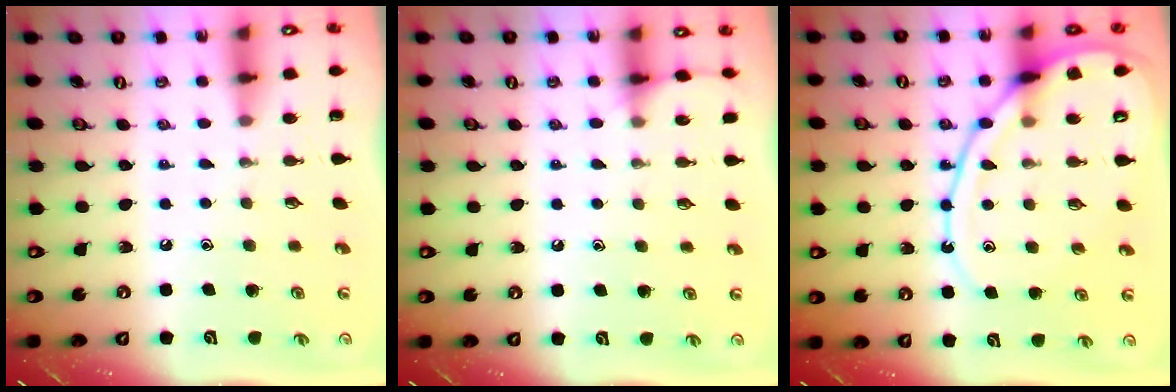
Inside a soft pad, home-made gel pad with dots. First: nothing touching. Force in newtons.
{"total": 5.9, "press": 5.9, "slide": 0.8}
{"total": 14.0, "press": 14.0, "slide": 1.4}